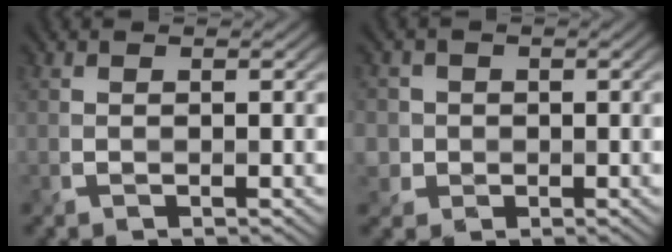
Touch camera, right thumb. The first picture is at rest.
{"total": 3.3, "force": [0.3, 3.3, 0.4], "torque": [-0.016, -0.001, 0.003]}